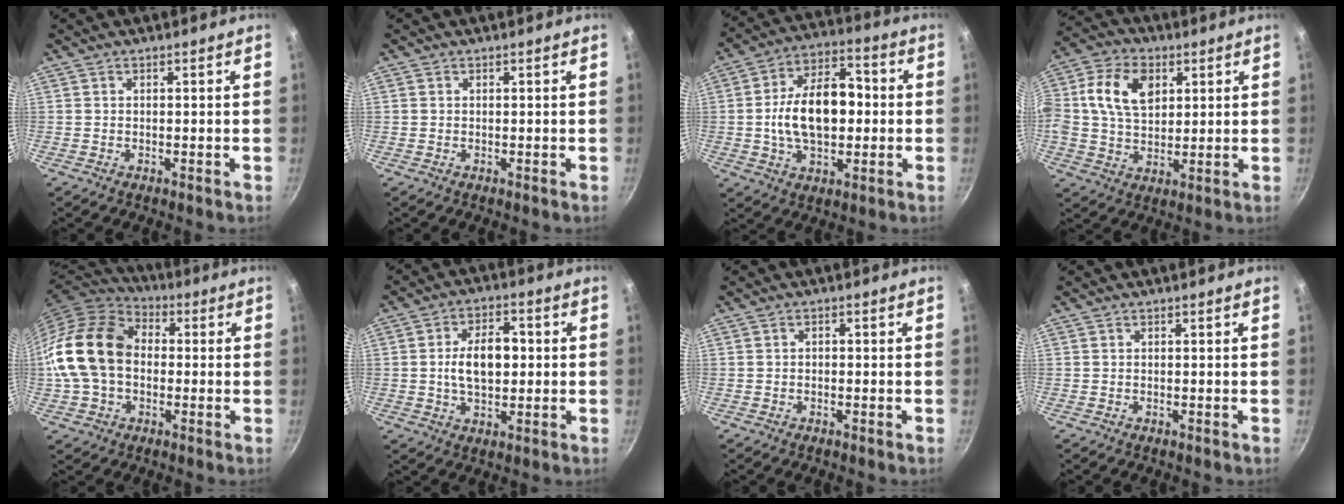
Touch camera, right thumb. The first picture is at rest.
{"total": 0.0}
{"total": 16.4, "force": [-0.4, 10.0, 12.9], "torque": [-0.186, 0.032, -0.014]}
{"total": 12.6, "force": [3.3, 8.6, 8.5], "torque": [-0.148, 0.005, 0.050]}
{"total": 18.1, "force": [0.0, 13.3, 12.2], "torque": [-0.217, 0.035, -0.010]}
{"total": 10.0, "force": [0.3, 5.9, 8.0], "torque": [-0.114, 0.014, 0.002]}
{"total": 0.7, "force": [-0.3, 0.5, 0.4], "torque": [-0.010, 0.007, -0.004]}
{"total": 0.0}